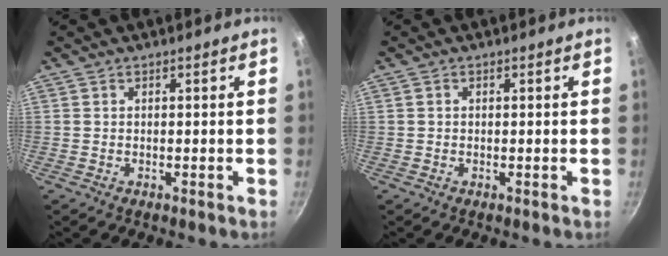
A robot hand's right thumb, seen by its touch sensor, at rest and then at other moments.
{"total": 0.0}